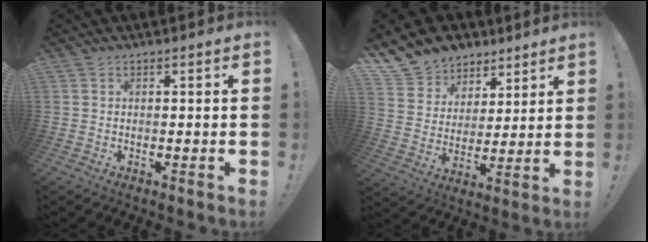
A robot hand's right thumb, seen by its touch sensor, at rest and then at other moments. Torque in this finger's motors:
{"motor_torque": [0.05, 0.26, 0.63, 0.62, 0.00]}